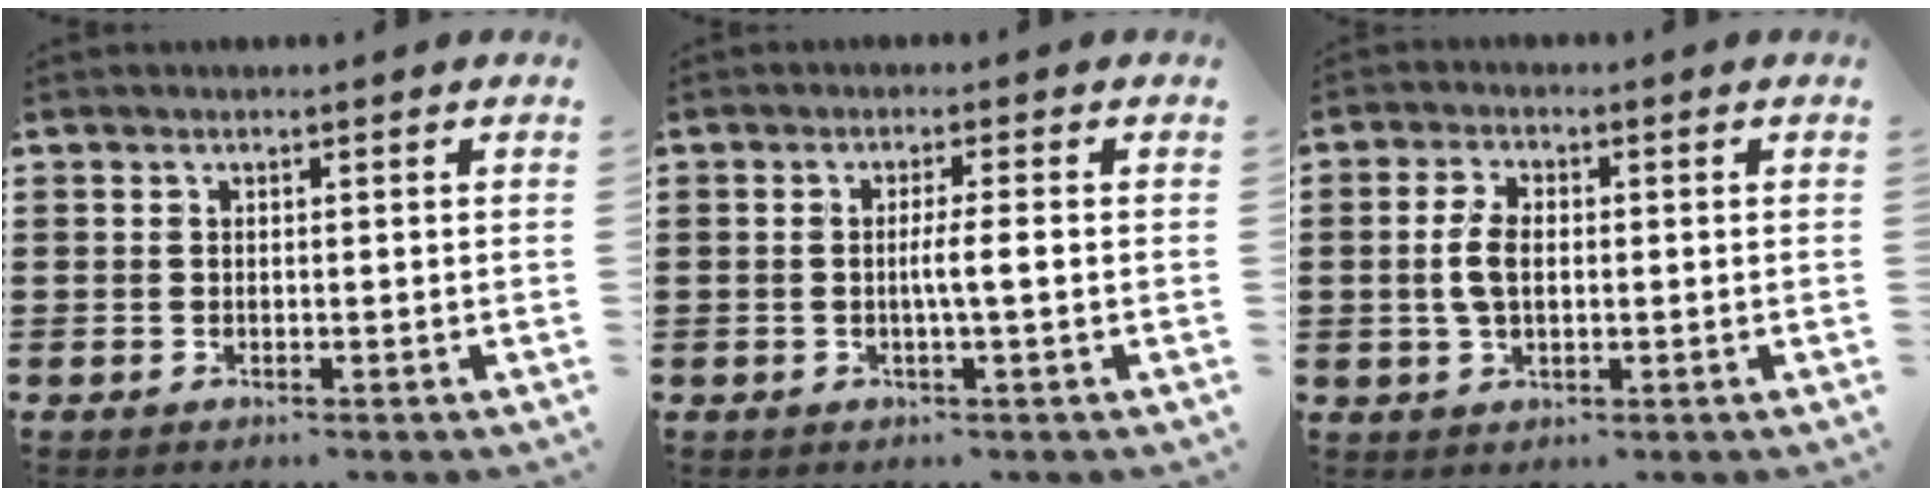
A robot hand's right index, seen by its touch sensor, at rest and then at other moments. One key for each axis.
{"total": 3.0, "fx": -0.4, "fy": -0.1, "fz": 2.9, "tx": -0.051, "ty": -0.007, "tz": -0.010}
{"total": 4.9, "fx": 0.2, "fy": 2.6, "fz": 4.2, "tx": -0.099, "ty": 0.003, "tz": -0.003}